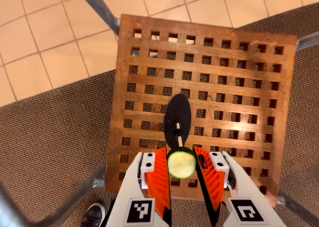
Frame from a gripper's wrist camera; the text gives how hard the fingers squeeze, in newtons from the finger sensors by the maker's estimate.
{"total": 6.9, "left": 6.7, "right": 7.1}